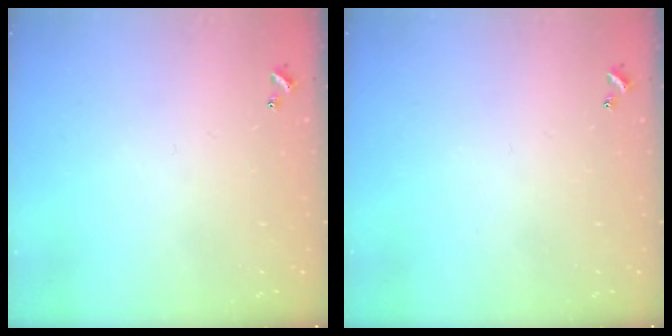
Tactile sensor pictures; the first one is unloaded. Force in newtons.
{"total": 0.0}